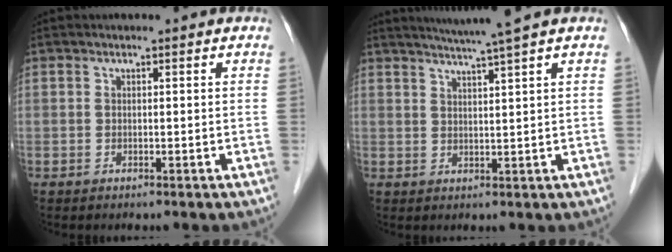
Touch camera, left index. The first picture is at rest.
{"total": 5.7, "force": [4.6, -1.6, 2.9], "torque": [-0.049, 0.001, 0.075]}